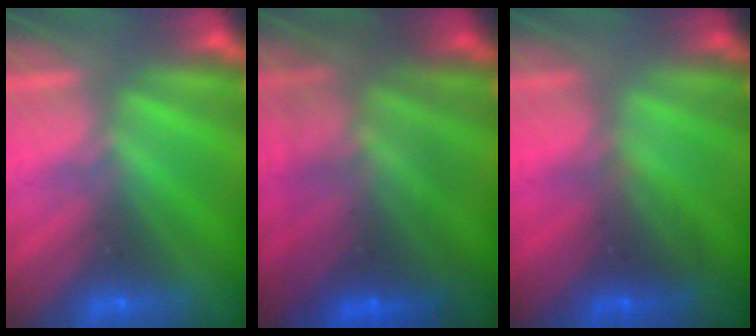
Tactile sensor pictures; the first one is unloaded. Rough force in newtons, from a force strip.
{"total": 7.0}
{"total": 1.7}